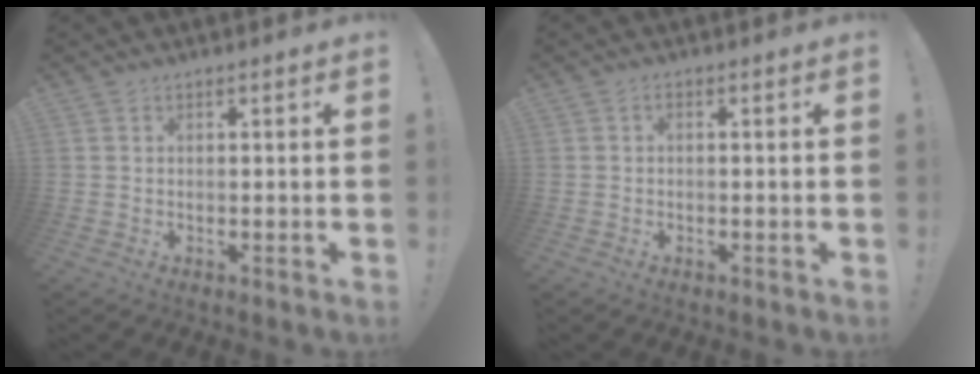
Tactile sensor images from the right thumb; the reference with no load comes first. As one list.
[{"total": 1.0, "force": [-0.5, 0.2, 0.9], "torque": [-0.016, 0.003, -0.009]}]